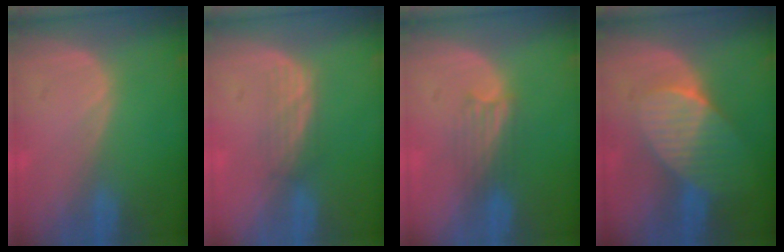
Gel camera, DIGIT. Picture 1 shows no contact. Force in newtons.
{"total": 2.9, "press": 2.6, "slide": 1.4}
{"total": 3.3, "press": 2.9, "slide": 1.5}
{"total": 7.7, "press": 6.9, "slide": 3.4}